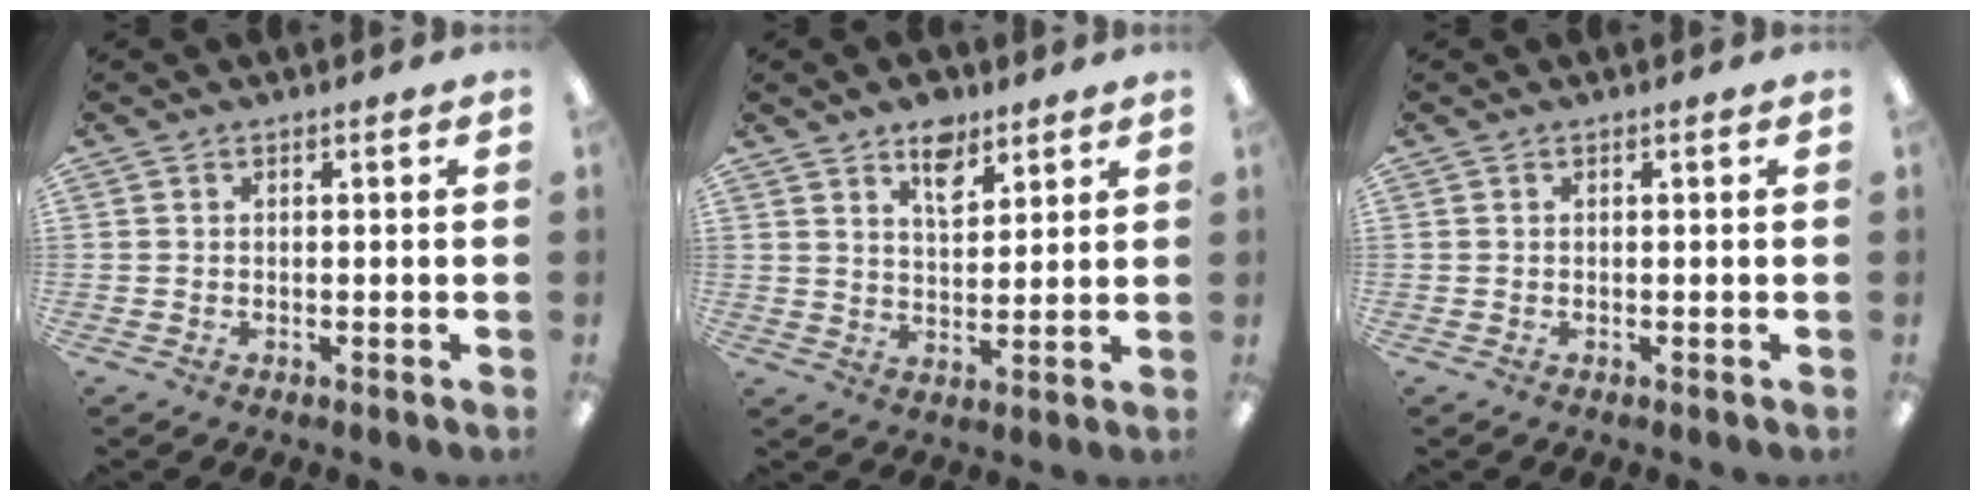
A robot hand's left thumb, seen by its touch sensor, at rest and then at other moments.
{"total": 8.1, "force": [5.5, 4.4, 3.9], "torque": [-0.044, -0.028, 0.095]}
{"total": 0.0}